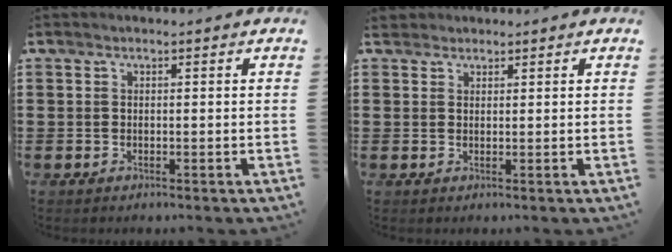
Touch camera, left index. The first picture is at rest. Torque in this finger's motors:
{"motor_torque": [0.58, -0.58, 0.04, 0.03]}